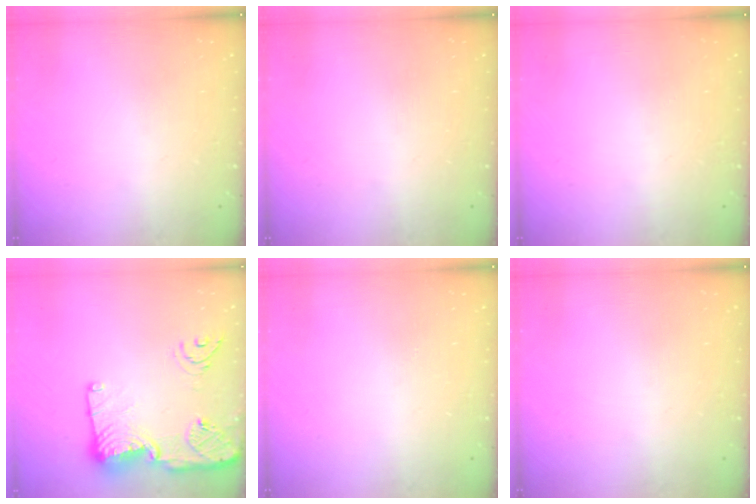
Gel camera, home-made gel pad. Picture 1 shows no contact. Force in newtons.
{"total": 0.0}
{"total": 0.0}
{"total": 18.5, "press": 18.4, "slide": 2.0}
{"total": 0.0}
{"total": 0.0}